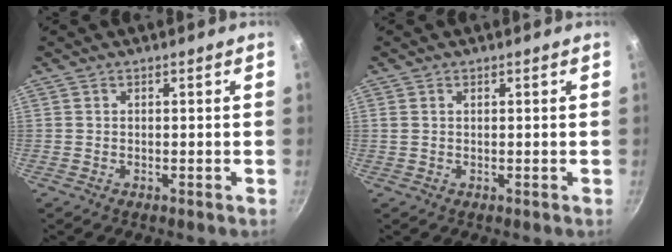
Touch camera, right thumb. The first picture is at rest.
{"total": 0.9, "force": [0.4, 0.6, 0.6], "torque": [-0.012, 0.002, 0.007]}